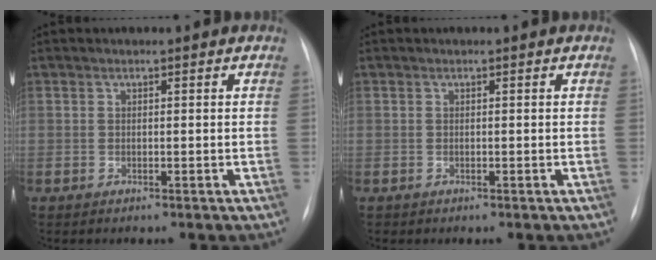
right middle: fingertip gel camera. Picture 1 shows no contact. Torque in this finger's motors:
{"motor_torque": [0.59, -0.55, -0.08, 0.01]}